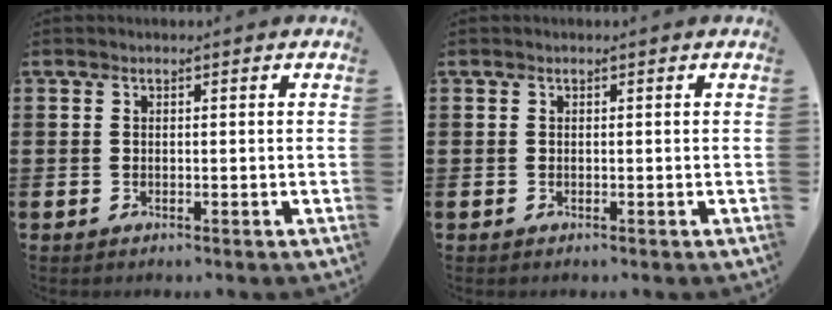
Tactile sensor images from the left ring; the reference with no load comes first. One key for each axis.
{"total": 0.0}